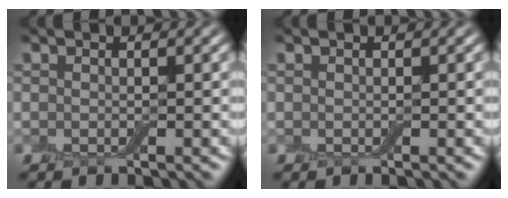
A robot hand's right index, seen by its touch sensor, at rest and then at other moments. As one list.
[{"total": 0.0}]